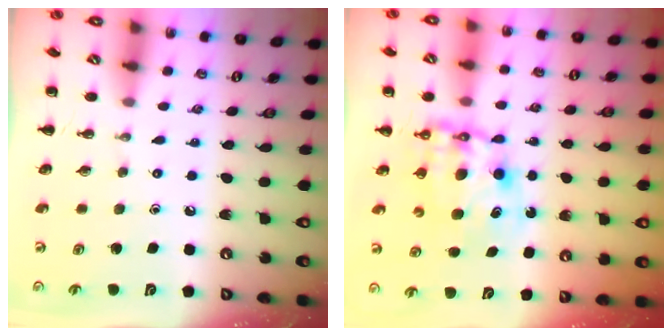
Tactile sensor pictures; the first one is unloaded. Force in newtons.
{"total": 9.2, "press": 9.0, "slide": 2.2}